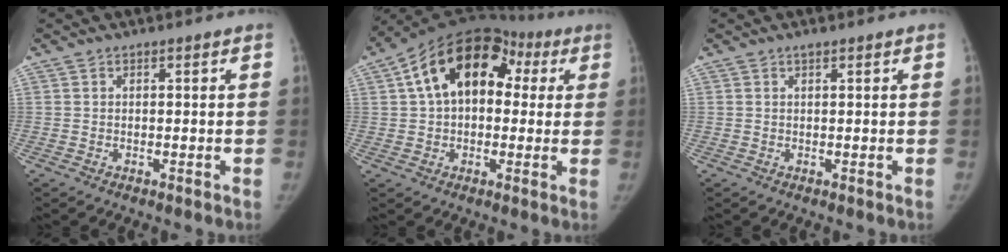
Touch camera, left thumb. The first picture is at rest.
{"total": 18.0, "force": [4.7, 11.9, 12.7], "torque": [-0.179, 0.042, 0.065]}
{"total": 1.0, "force": [0.7, 0.3, 0.6], "torque": [-0.011, -0.003, 0.013]}